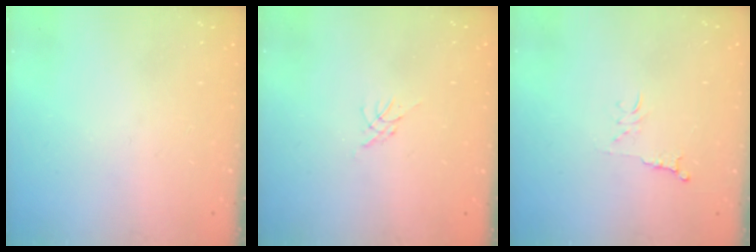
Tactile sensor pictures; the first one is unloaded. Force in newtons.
{"total": 0.0}
{"total": 3.9, "press": 3.8, "slide": 0.5}